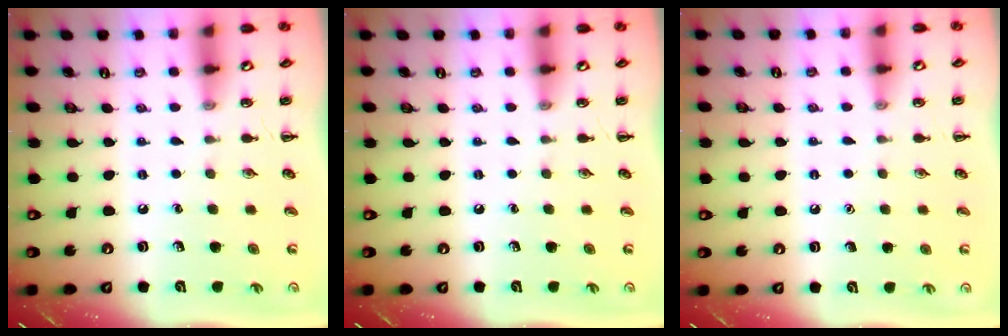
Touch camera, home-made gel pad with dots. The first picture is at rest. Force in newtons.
{"total": 0.0}
{"total": 1.6, "press": 1.5, "slide": 0.1}